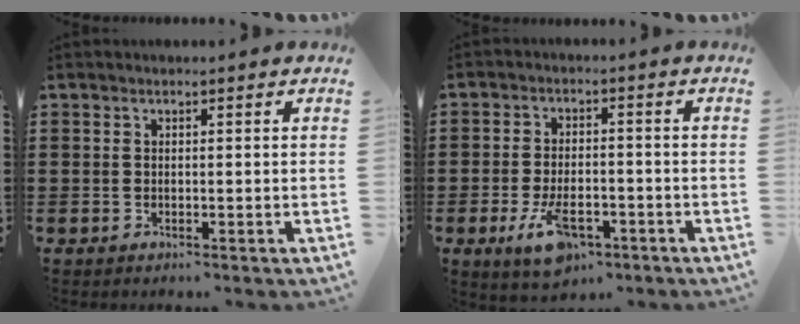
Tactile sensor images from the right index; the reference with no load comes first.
{"total": 7.1, "force": [-3.5, 3.3, 5.2], "torque": [-0.105, 0.001, -0.063]}